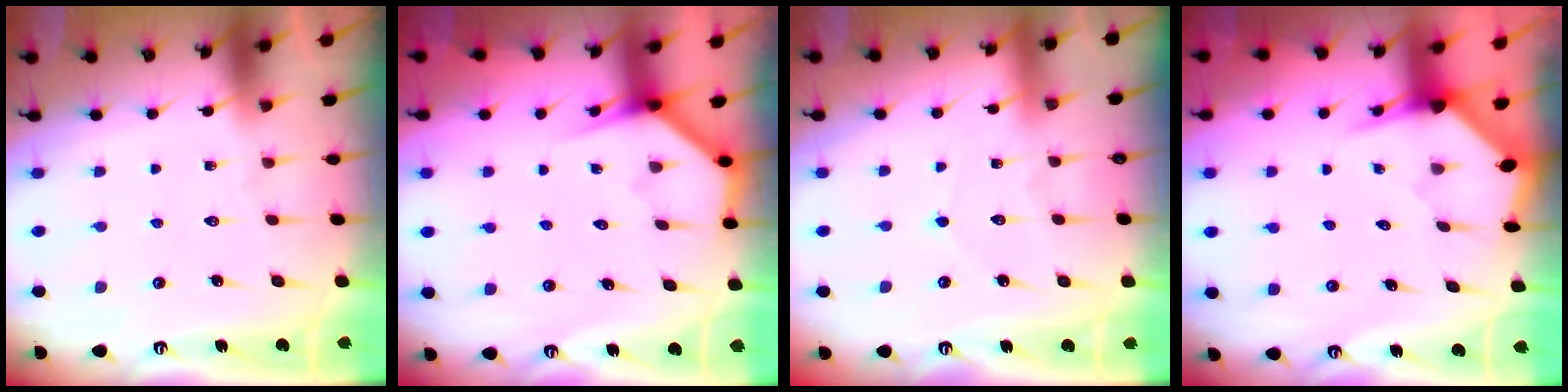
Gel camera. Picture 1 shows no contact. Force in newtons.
{"total": 4.0, "press": 3.9, "slide": 0.3}
{"total": 3.0, "press": 3.0, "slide": 0.3}
{"total": 3.5, "press": 3.5, "slide": 0.3}